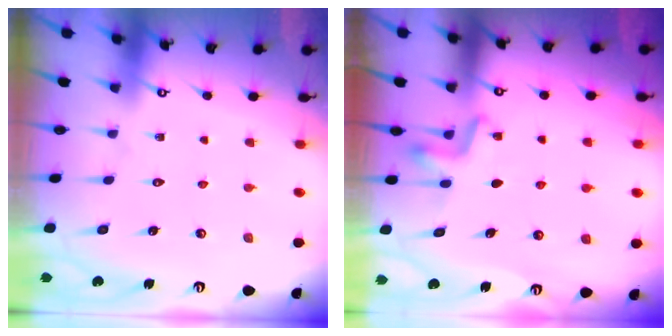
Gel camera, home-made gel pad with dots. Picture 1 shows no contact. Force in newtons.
{"total": 3.2, "press": 3.2, "slide": 0.4}